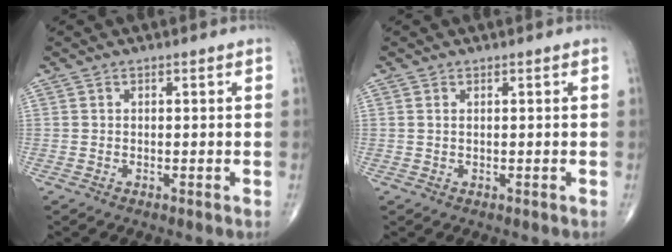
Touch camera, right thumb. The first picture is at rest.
{"total": 0.5, "force": [0.2, 0.3, 0.4], "torque": [-0.013, 0.004, 0.005]}